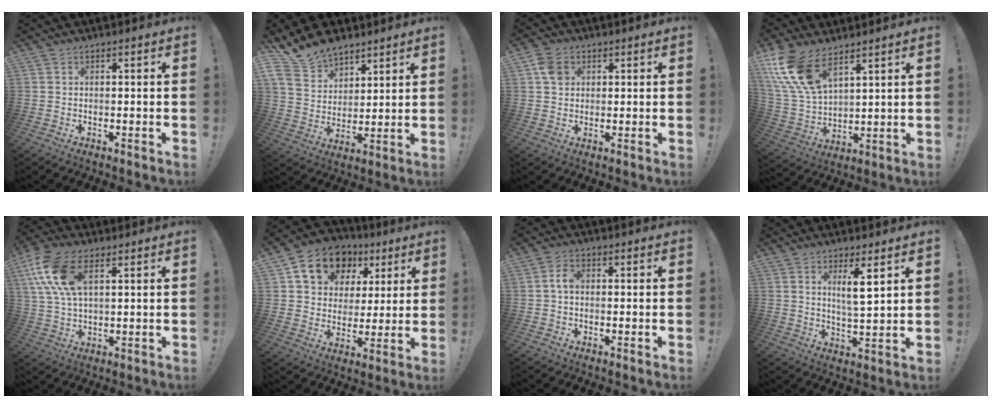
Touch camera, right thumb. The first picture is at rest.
{"total": 13.4, "force": [11.1, 6.7, 3.5], "torque": [-0.080, -0.077, 0.214]}
{"total": 5.2, "force": [1.6, 4.3, 2.5], "torque": [-0.035, 0.007, 0.033]}
{"total": 15.3, "force": [9.6, 7.5, 9.3], "torque": [-0.206, -0.048, 0.185]}
{"total": 13.3, "force": [5.0, 6.9, 10.1], "torque": [-0.219, -0.005, 0.096]}
{"total": 14.8, "force": [7.4, 11.0, 6.6], "torque": [-0.098, -0.031, 0.140]}
{"total": 3.6, "force": [0.0, 2.2, 2.8], "torque": [-0.066, 0.011, 0.001]}
{"total": 7.0, "force": [3.5, 0.7, 6.1], "torque": [-0.101, -0.016, 0.052]}